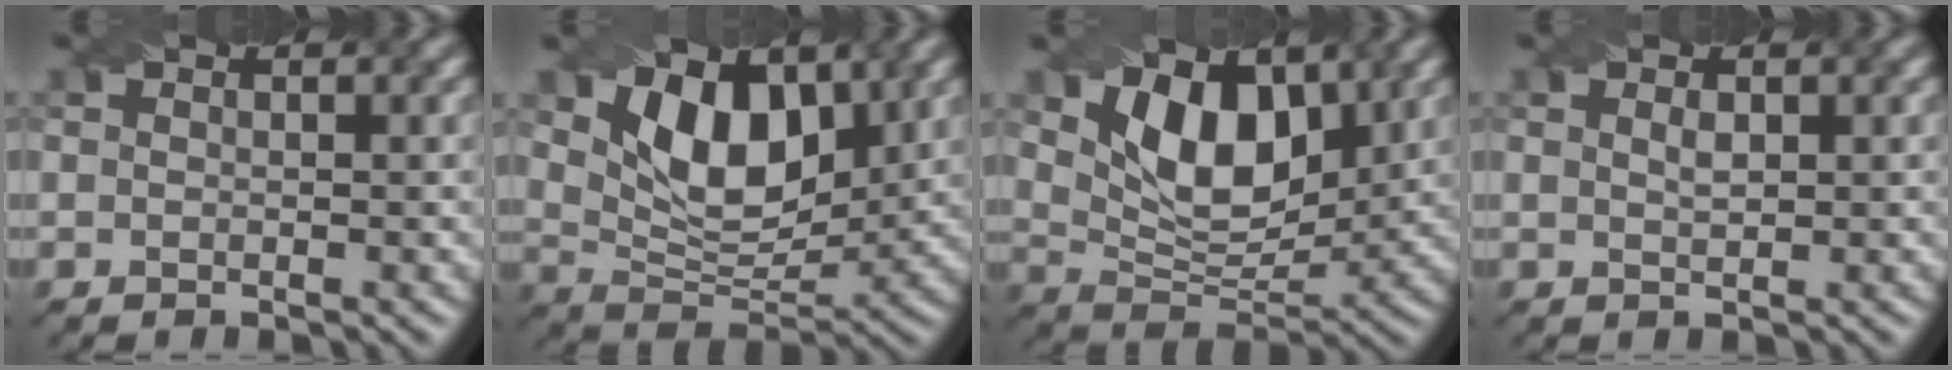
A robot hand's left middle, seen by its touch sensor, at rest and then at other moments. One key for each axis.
{"total": 7.8, "fx": 2.9, "fy": 4.6, "fz": 5.6, "tx": -0.103, "ty": -0.009, "tz": 0.050}
{"total": 8.0, "fx": 3.0, "fy": 4.7, "fz": 5.7, "tx": -0.105, "ty": -0.009, "tz": 0.052}
{"total": 0.9, "fx": 0.4, "fy": 0.3, "fz": 0.7, "tx": -0.015, "ty": 0.001, "tz": 0.009}